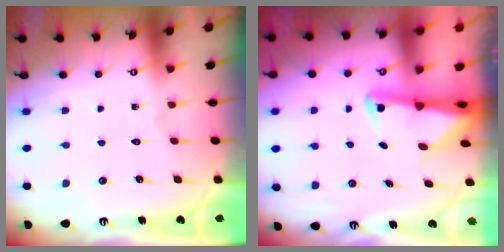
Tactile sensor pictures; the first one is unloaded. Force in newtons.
{"total": 2.5, "press": 2.5, "slide": 0.4}